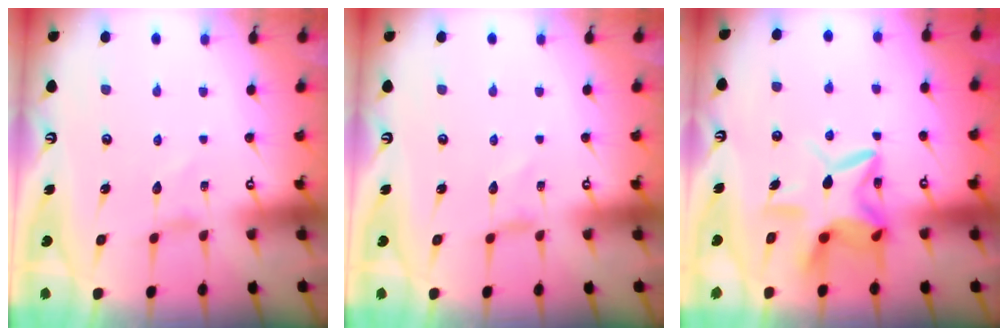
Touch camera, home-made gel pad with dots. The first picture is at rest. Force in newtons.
{"total": 0.0}
{"total": 13.4, "press": 13.4, "slide": 1.1}